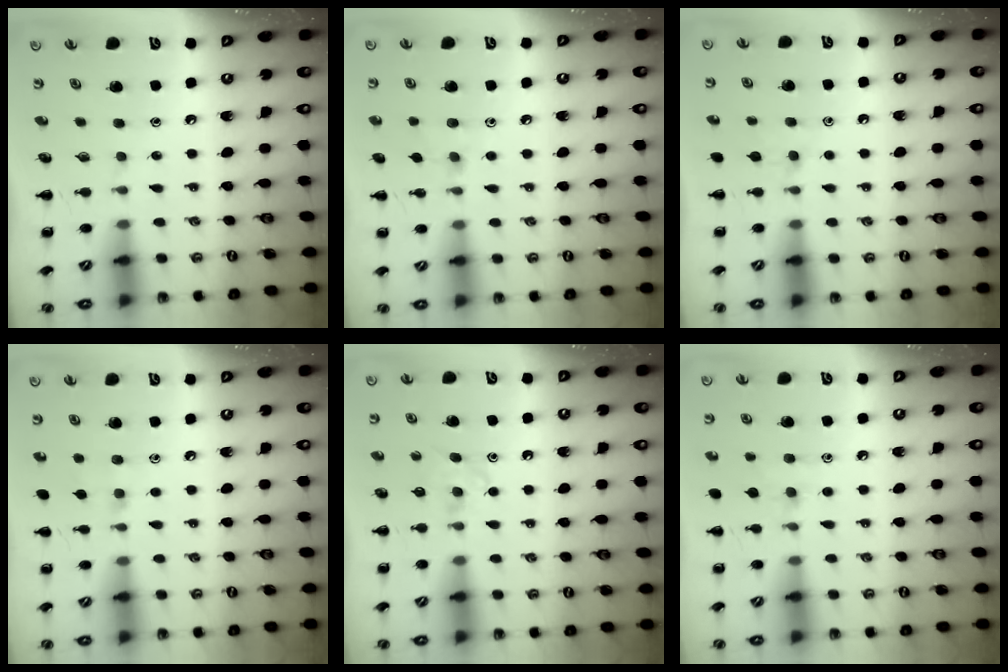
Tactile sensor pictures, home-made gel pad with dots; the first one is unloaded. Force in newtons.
{"total": 5.9, "press": 5.6, "slide": 2.0}
{"total": 4.2, "press": 3.9, "slide": 1.5}
{"total": 4.7, "press": 4.3, "slide": 1.9}
{"total": 4.4, "press": 4.2, "slide": 1.2}
{"total": 6.1, "press": 5.8, "slide": 1.9}